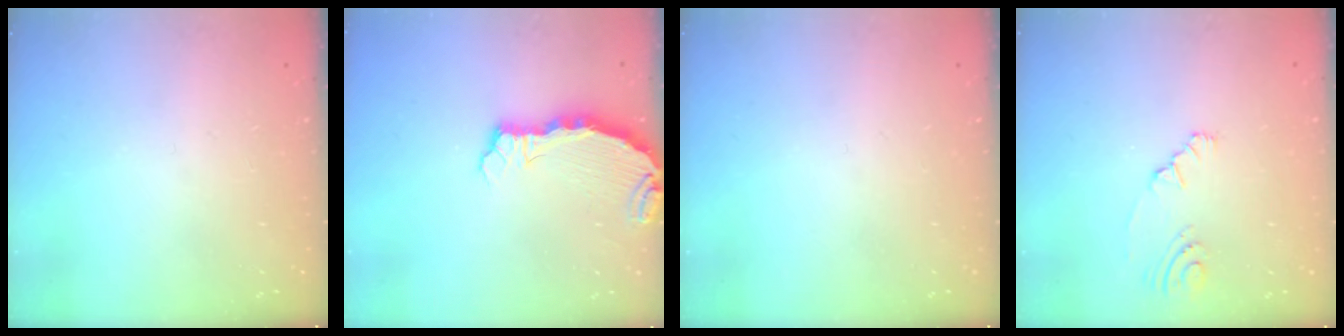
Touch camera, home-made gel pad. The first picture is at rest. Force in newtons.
{"total": 4.8, "press": 4.8, "slide": 0.3}
{"total": 0.0}
{"total": 5.6, "press": 3.4, "slide": 4.5}